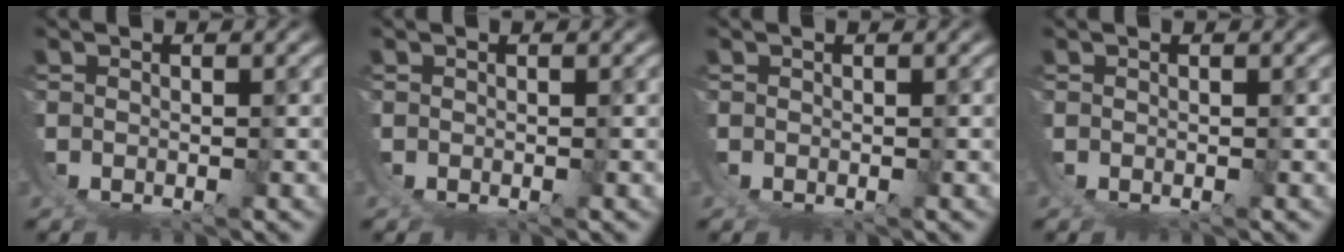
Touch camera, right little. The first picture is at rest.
{"total": 0.0}
{"total": 0.0}
{"total": 0.0}